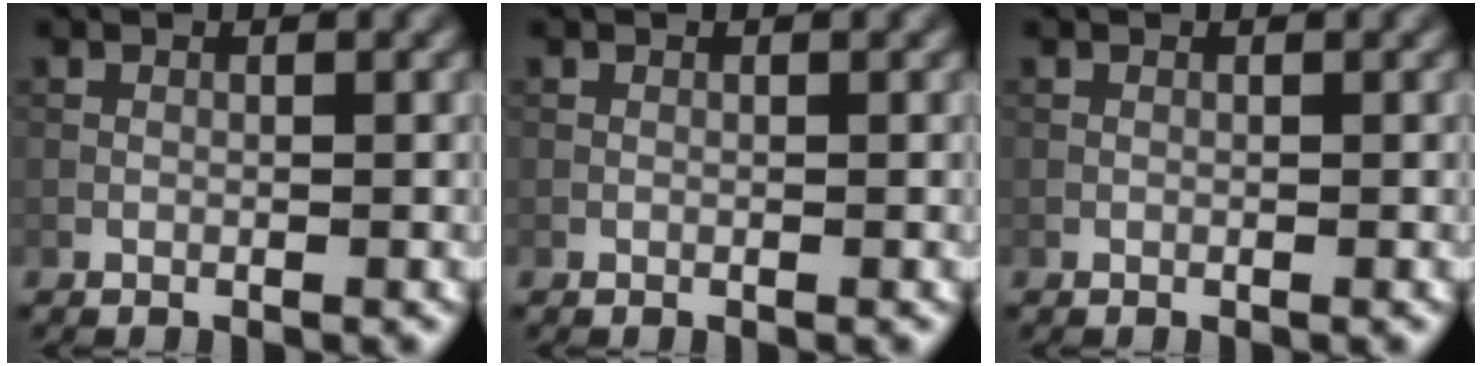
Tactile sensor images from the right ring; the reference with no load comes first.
{"total": 0.0}
{"total": 0.0}